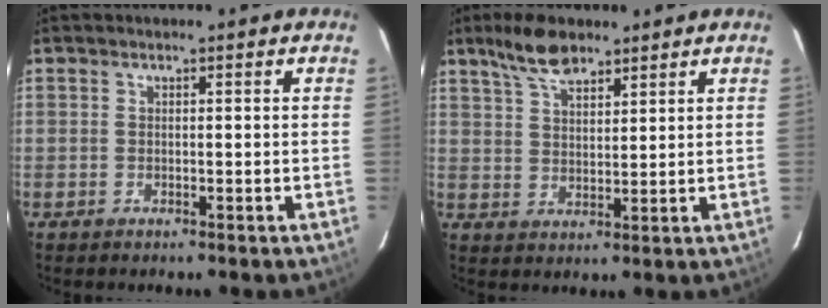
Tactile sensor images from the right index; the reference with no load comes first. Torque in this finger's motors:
{"motor_torque": [0.20, 0.15, 0.09, 0.07]}